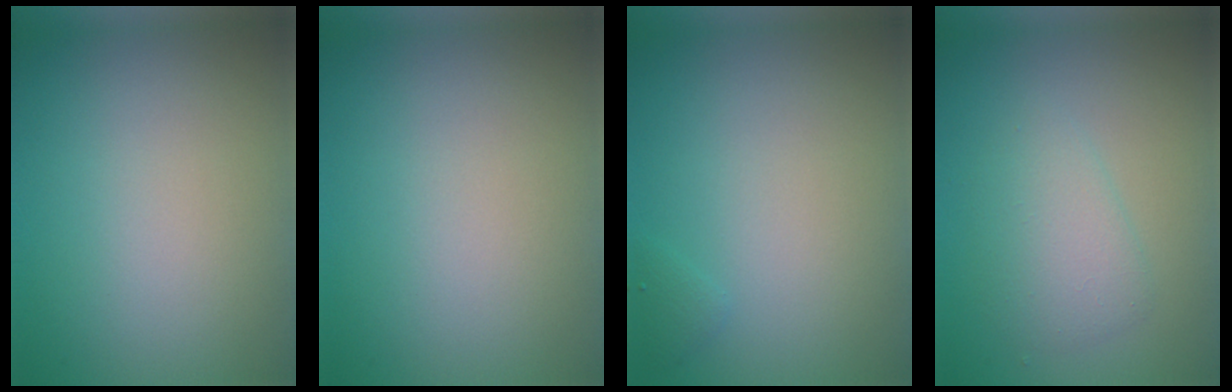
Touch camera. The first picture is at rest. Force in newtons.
{"total": 0.0}
{"total": 0.6, "press": 0.6, "slide": 0.1}
{"total": 2.6, "press": 2.6, "slide": 0.1}